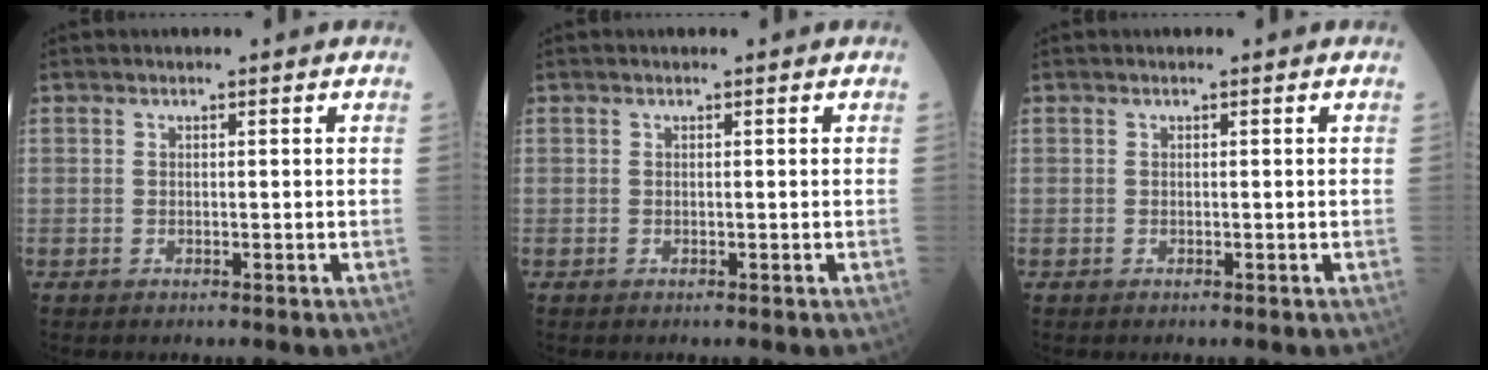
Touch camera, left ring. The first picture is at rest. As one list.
[{"total": 0.0}, {"total": 0.0}]